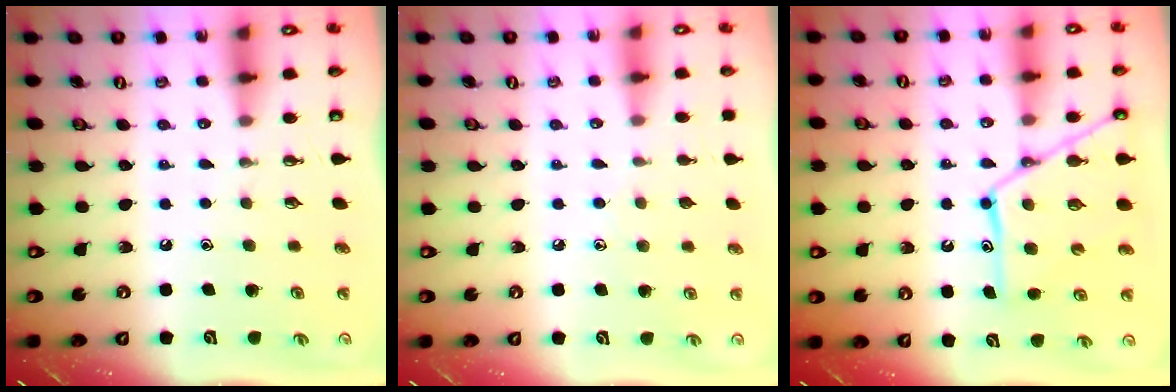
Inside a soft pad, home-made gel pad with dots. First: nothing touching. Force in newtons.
{"total": 5.2, "press": 5.2, "slide": 0.3}
{"total": 14.2, "press": 14.2, "slide": 1.1}